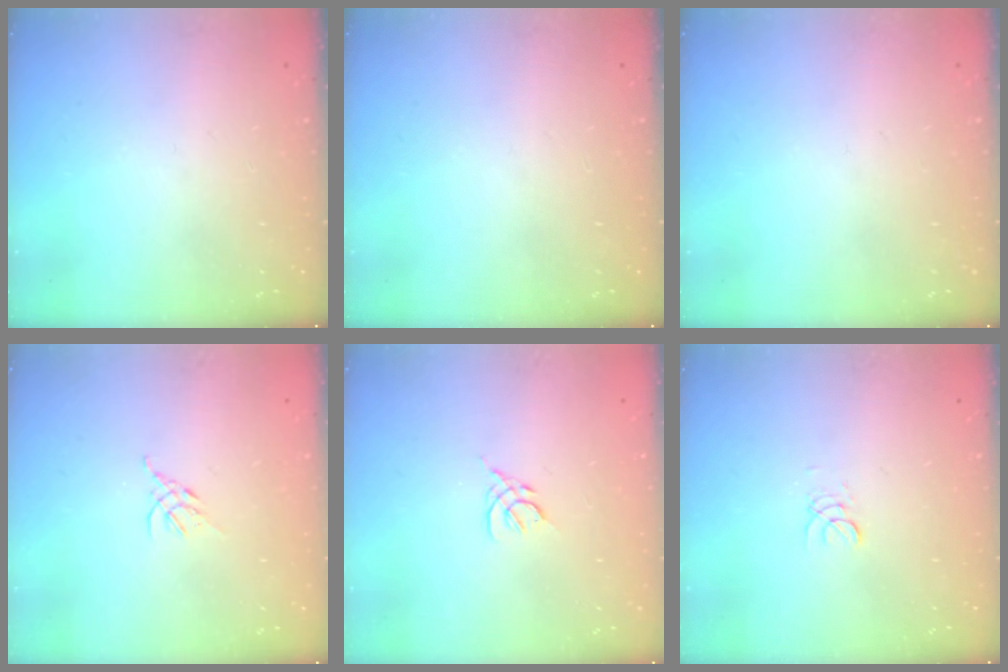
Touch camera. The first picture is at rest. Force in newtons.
{"total": 0.0}
{"total": 0.0}
{"total": 2.7, "press": 2.6, "slide": 0.7}
{"total": 2.2, "press": 2.1, "slide": 0.6}
{"total": 2.0, "press": 2.0, "slide": 0.2}